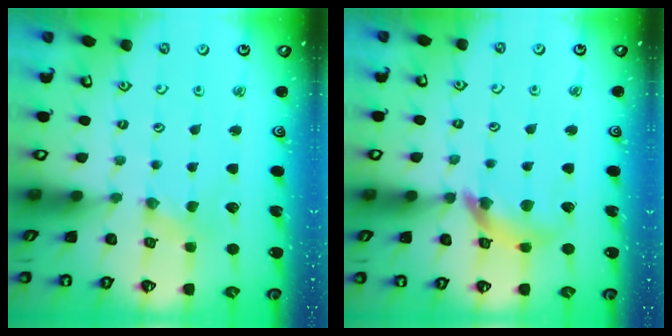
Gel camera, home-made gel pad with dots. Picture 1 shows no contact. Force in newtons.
{"total": 11.8, "press": 11.7, "slide": 1.5}